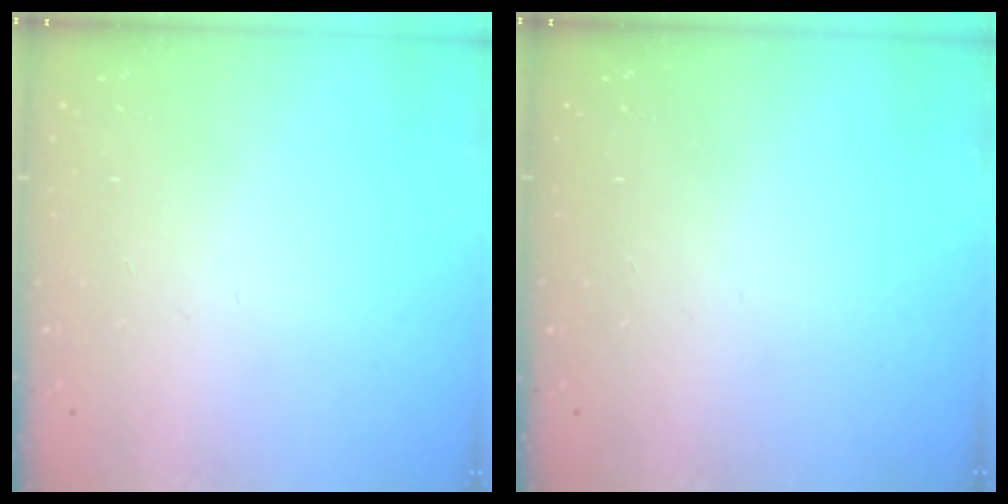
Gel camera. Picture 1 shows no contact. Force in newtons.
{"total": 0.0}